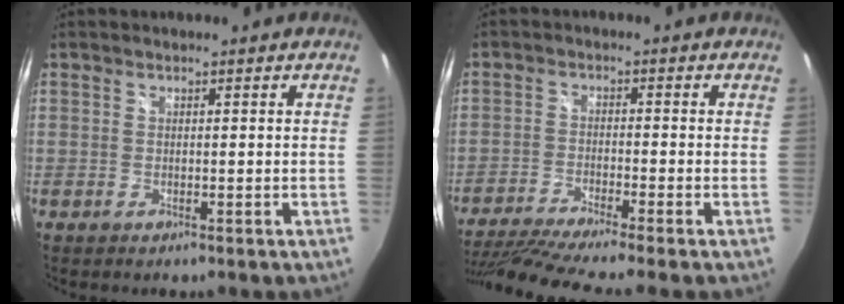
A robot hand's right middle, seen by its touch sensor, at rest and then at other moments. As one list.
[{"total": 13.1, "force": [-11.0, -0.8, 7.0], "torque": [-0.148, -0.039, -0.186]}]